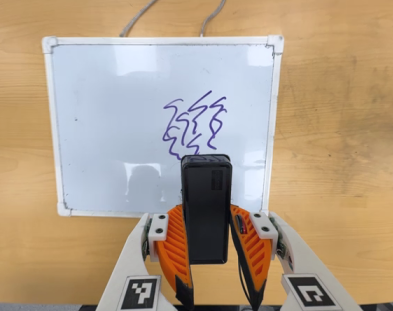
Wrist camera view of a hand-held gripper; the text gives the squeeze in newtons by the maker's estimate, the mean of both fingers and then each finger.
{"total": 4.4, "left": 3.3, "right": 5.5}